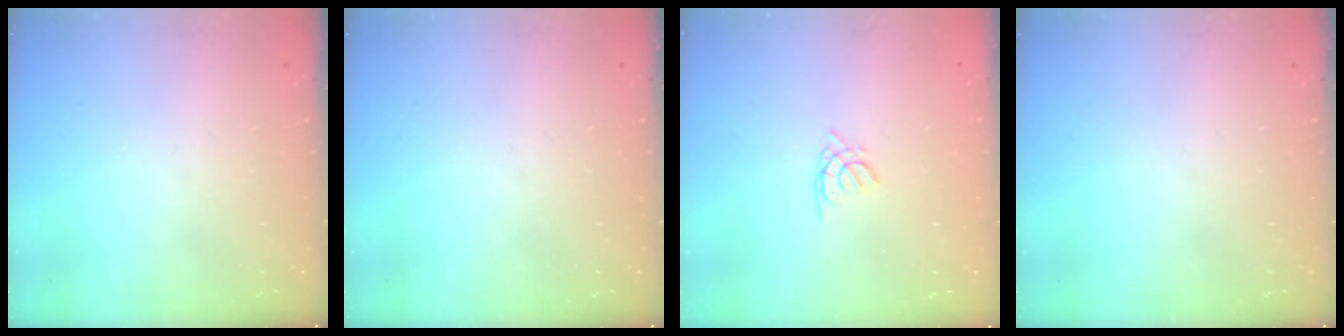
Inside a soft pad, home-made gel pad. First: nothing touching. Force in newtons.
{"total": 0.0}
{"total": 0.5, "press": 0.4, "slide": 0.3}
{"total": 0.0}